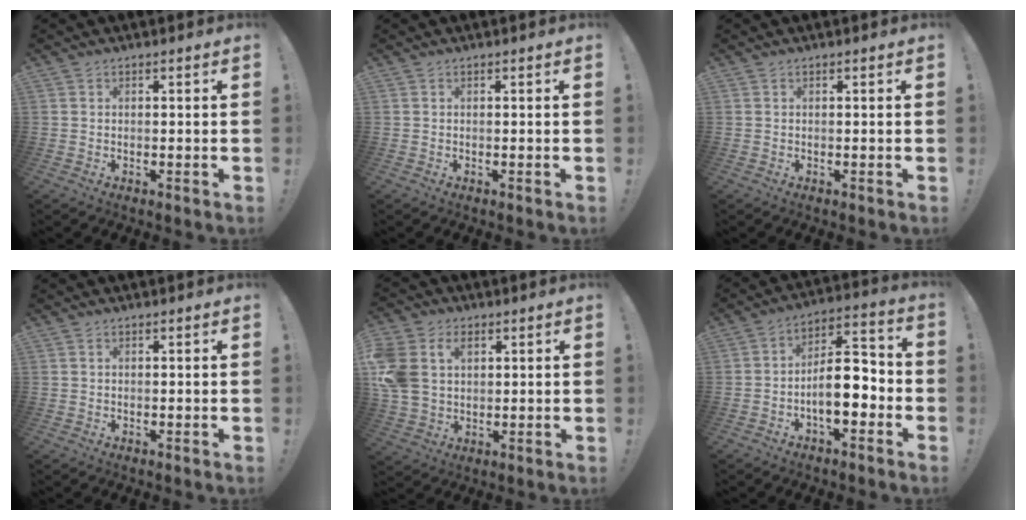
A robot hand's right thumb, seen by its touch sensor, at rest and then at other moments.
{"total": 0.0}
{"total": 0.0}
{"total": 0.6, "force": [0.3, 0.5, 0.1], "torque": [0.002, -0.001, 0.005]}
{"total": 11.9, "force": [3.8, 9.1, 6.8], "torque": [-0.151, -0.011, 0.071]}
{"total": 12.9, "force": [-4.0, 6.1, 10.6], "torque": [-0.176, 0.023, -0.067]}